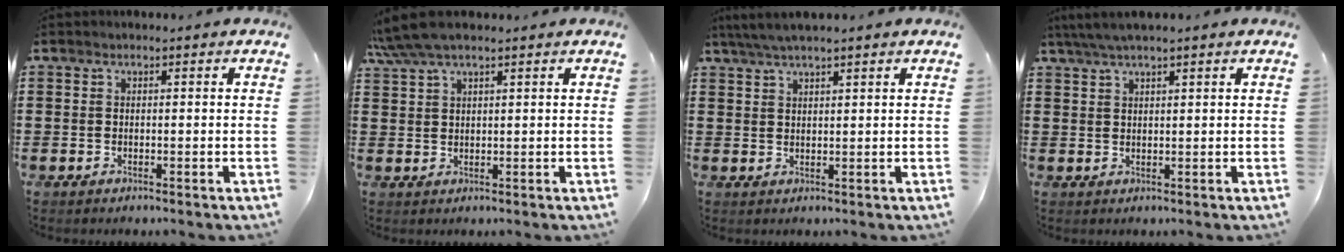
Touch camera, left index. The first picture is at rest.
{"total": 4.4, "force": [3.4, 0.8, 2.7], "torque": [-0.061, 0.002, 0.063]}
{"total": 3.1, "force": [2.5, 0.1, 1.7], "torque": [-0.038, 0.002, 0.047]}
{"total": 2.9, "force": [2.3, 0.2, 1.8], "torque": [-0.039, 0.003, 0.042]}